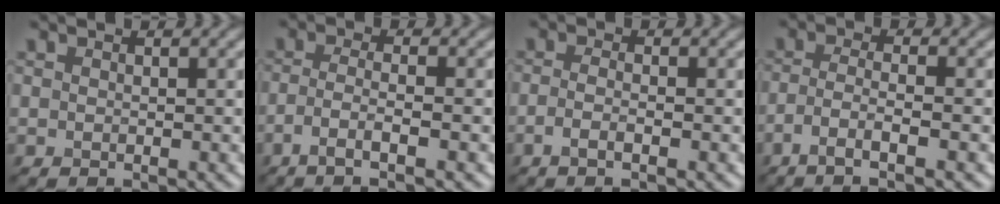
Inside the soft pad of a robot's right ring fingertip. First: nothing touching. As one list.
[{"total": 3.5, "force": [-1.7, 0.7, 3.0], "torque": [-0.058, 0.000, -0.040]}, {"total": 1.9, "force": [-0.8, 0.6, 1.6], "torque": [-0.030, -0.005, -0.020]}, {"total": 3.9, "force": [-2.0, 0.7, 3.3], "torque": [-0.063, 0.001, -0.046]}]